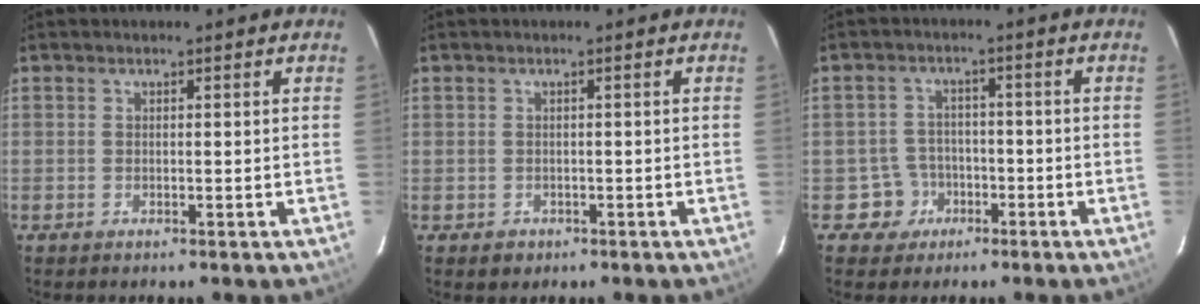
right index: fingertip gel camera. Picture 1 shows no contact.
{"total": 2.1, "force": [-0.6, 1.9, 0.2], "torque": [-0.004, 0.001, -0.004]}
{"total": 5.0, "force": [-2.3, 4.4, -0.2], "torque": [-0.005, 0.022, -0.034]}